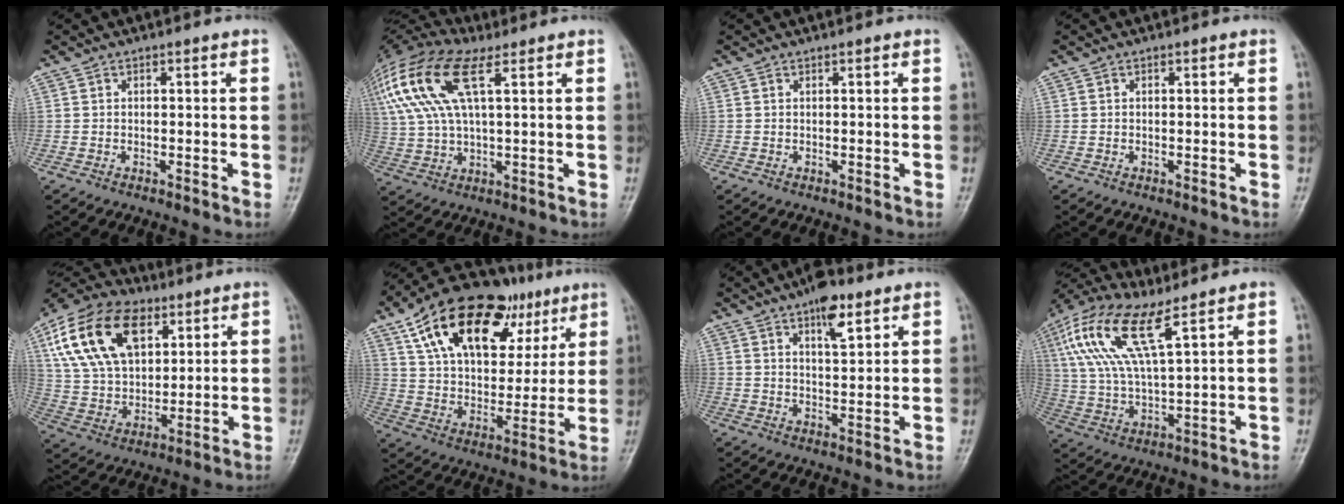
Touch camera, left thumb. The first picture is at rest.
{"total": 21.2, "force": [8.4, 9.3, 17.1], "torque": [-0.399, 0.031, 0.158]}
{"total": 0.0}
{"total": 0.0}
{"total": 20.6, "force": [8.4, 12.8, 13.9], "torque": [-0.242, -0.010, 0.151]}
{"total": 25.8, "force": [13.0, 14.3, 17.1], "torque": [-0.252, 0.000, 0.216]}
{"total": 7.4, "force": [4.4, 2.7, 5.3], "torque": [-0.068, -0.021, 0.065]}
{"total": 15.7, "force": [7.5, 5.1, 12.8], "torque": [-0.278, -0.006, 0.145]}